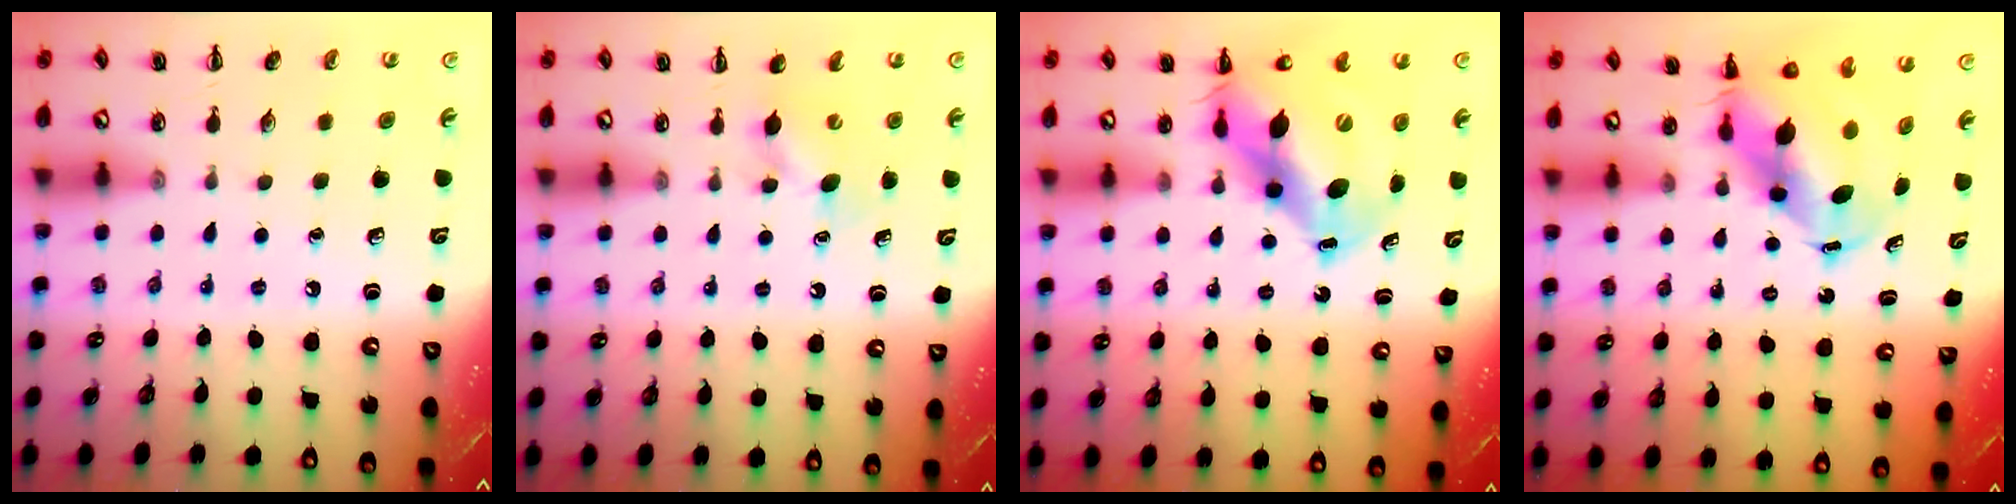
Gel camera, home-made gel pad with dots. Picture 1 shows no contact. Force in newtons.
{"total": 4.7, "press": 4.5, "slide": 1.3}
{"total": 12.8, "press": 12.4, "slide": 3.4}
{"total": 8.0, "press": 7.7, "slide": 2.1}